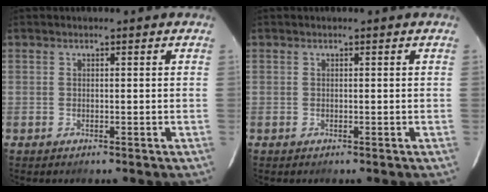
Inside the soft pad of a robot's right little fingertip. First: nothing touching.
{"total": 0.0}